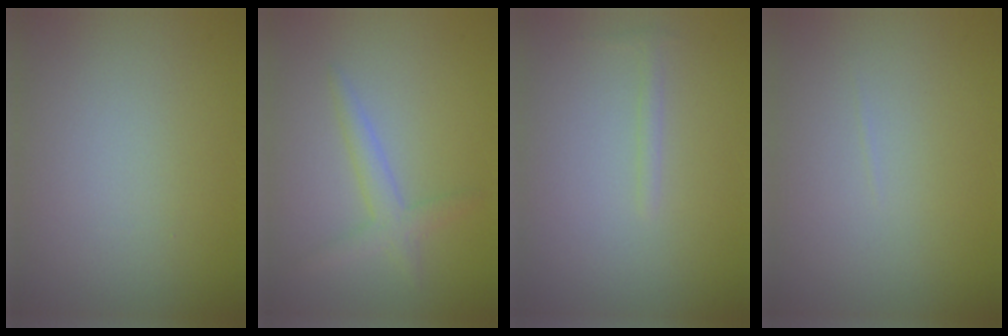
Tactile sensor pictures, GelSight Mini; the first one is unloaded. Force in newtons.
{"total": 2.1, "press": 2.1, "slide": 0.1}
{"total": 0.7, "press": 0.7, "slide": 0.0}
{"total": 0.0}